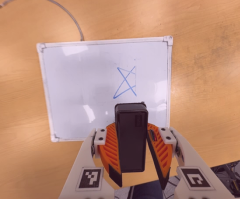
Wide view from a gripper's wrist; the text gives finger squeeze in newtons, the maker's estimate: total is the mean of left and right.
{"total": 7.0, "left": 7.4, "right": 6.7}